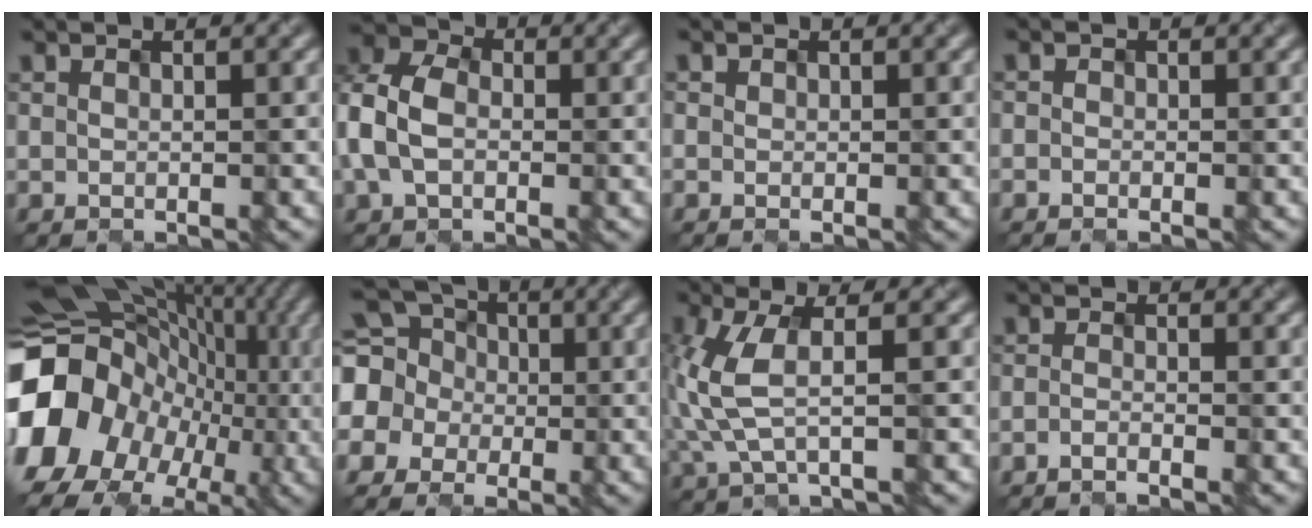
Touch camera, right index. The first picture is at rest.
{"total": 5.4, "force": [-1.7, 3.9, 3.3], "torque": [-0.108, -0.001, -0.011]}
{"total": 1.5, "force": [-0.7, -0.8, -1.1], "torque": [0.003, -0.009, 0.011]}
{"total": 1.8, "force": [-1.2, -0.8, -1.0], "torque": [0.004, -0.008, 0.000]}
{"total": 17.9, "force": [-5.0, 15.3, 7.8], "torque": [-0.178, -0.017, -0.091]}
{"total": 7.6, "force": [0.3, 7.2, 2.3], "torque": [-0.092, 0.019, -0.003]}
{"total": 4.3, "force": [-1.2, 1.5, 3.8], "torque": [-0.137, -0.009, 0.005]}
{"total": 2.1, "force": [-2.0, -0.7, -0.4], "torque": [-0.004, -0.007, -0.019]}